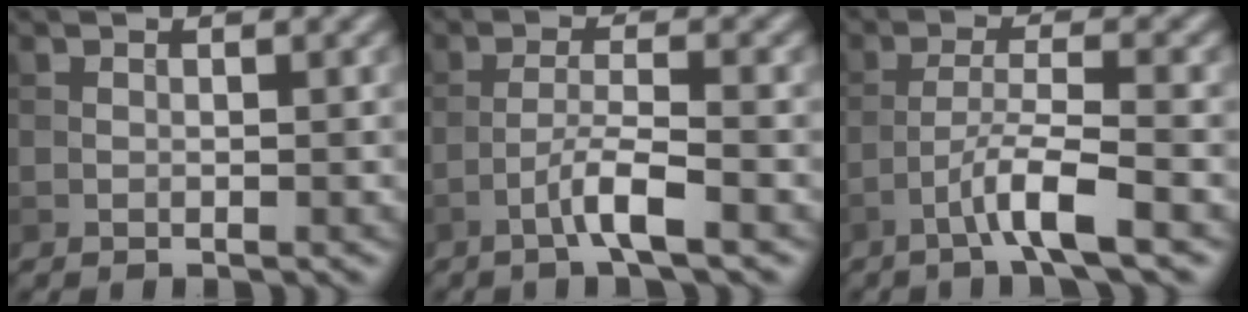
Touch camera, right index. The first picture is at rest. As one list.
[{"total": 3.4, "force": [-1.8, 0.2, 2.9], "torque": [-0.054, 0.011, -0.042]}, {"total": 4.4, "force": [-2.5, 0.3, 3.6], "torque": [-0.065, 0.011, -0.055]}]